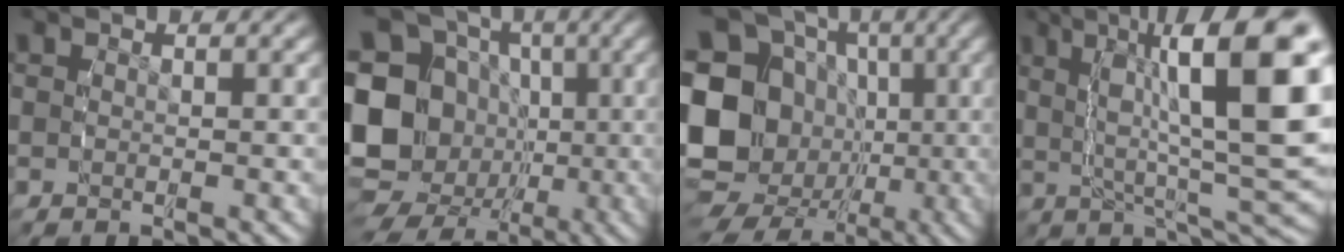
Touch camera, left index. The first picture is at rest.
{"total": 18.1, "force": [-2.2, 15.7, 8.9], "torque": [-0.198, -0.064, -0.025]}
{"total": 20.2, "force": [-2.1, 17.5, 10.0], "torque": [-0.227, -0.063, -0.028]}
{"total": 12.3, "force": [2.5, 3.3, 11.6], "torque": [-0.146, 0.010, 0.041]}